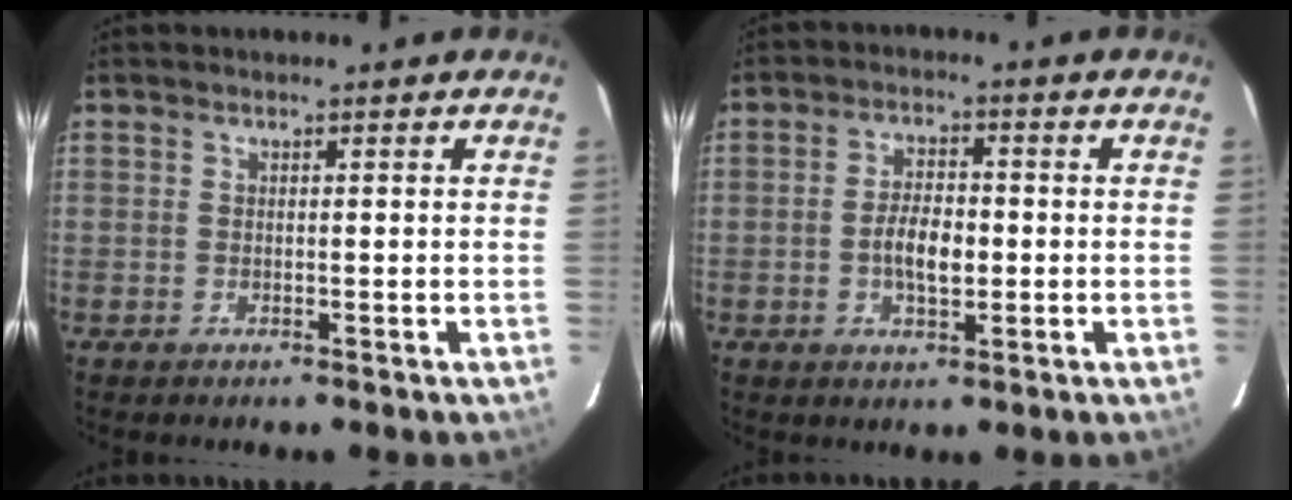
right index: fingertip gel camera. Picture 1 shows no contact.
{"total": 5.9, "force": [-1.0, 2.7, 5.2], "torque": [-0.102, 0.005, -0.017]}